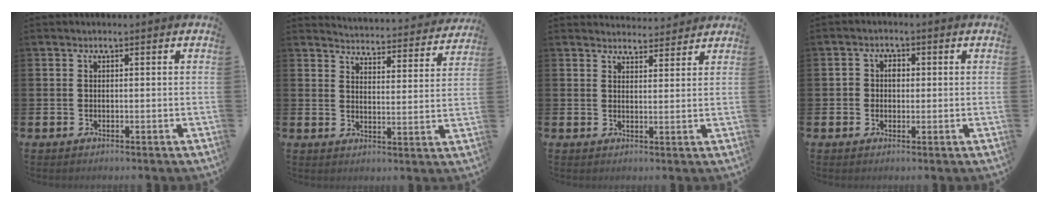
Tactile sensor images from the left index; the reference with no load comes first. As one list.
[{"total": 4.4, "force": [4.4, 0.3, 0.2], "torque": [-0.020, -0.041, 0.074]}, {"total": 3.4, "force": [3.3, 0.6, -0.1], "torque": [0.004, -0.021, 0.060]}, {"total": 2.1, "force": [0.0, 1.9, 0.9], "torque": [-0.006, 0.004, -0.007]}]